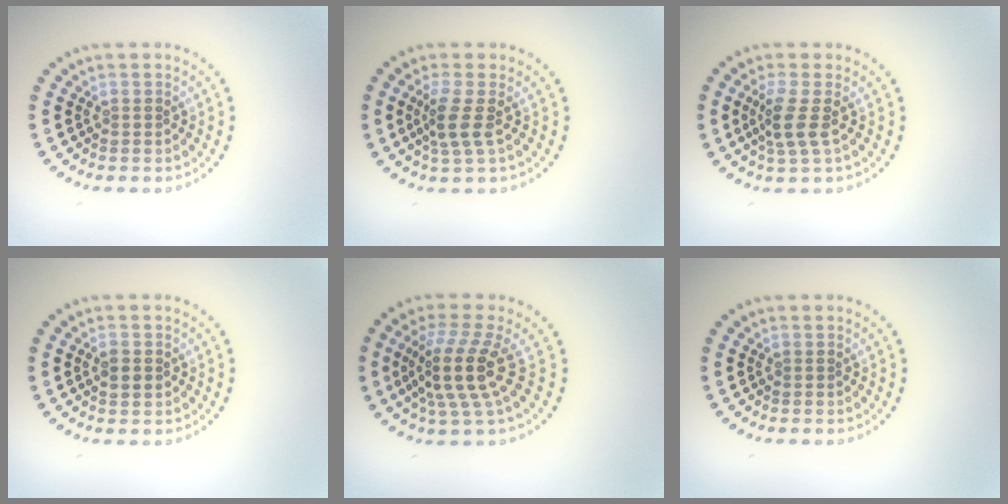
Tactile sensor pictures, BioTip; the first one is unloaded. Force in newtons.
{"total": 2.5, "press": 2.0, "slide": 1.5}
{"total": 2.6, "press": 2.0, "slide": 1.7}
{"total": 1.5, "press": 1.5, "slide": 0.1}
{"total": 4.9, "press": 3.6, "slide": 3.3}
{"total": 0.0}